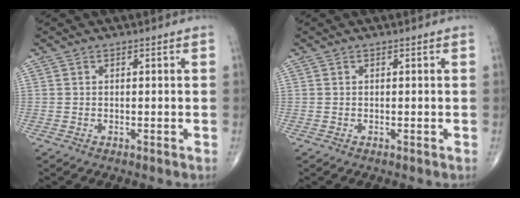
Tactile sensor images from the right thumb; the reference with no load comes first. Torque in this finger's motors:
{"motor_torque": [0.00, 0.00, 0.00, 0.00, 0.00]}